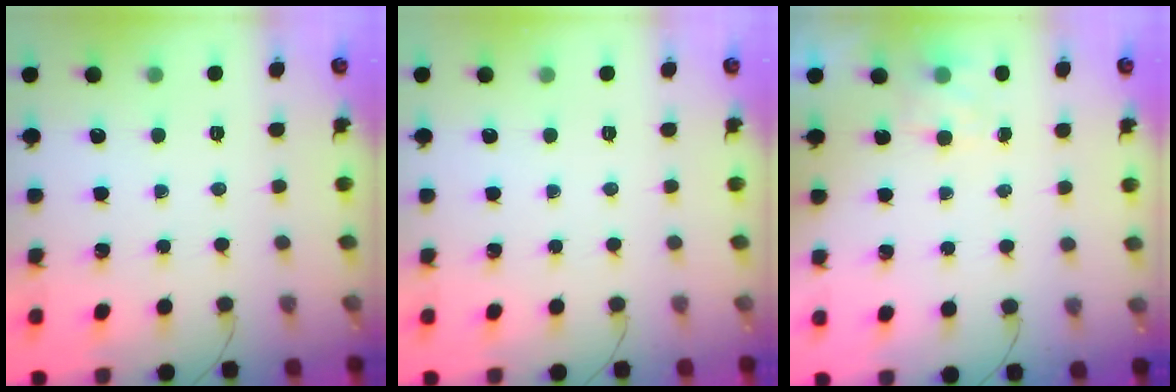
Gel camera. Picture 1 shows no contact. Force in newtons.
{"total": 0.0}
{"total": 4.7, "press": 4.5, "slide": 1.3}